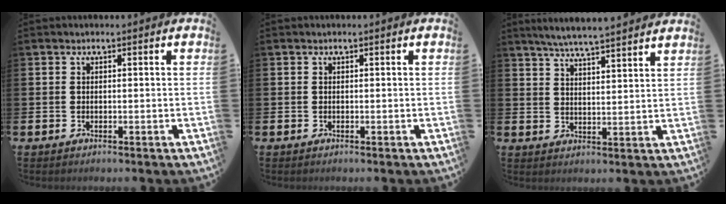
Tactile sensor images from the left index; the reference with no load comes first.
{"total": 0.0}
{"total": 5.7, "force": [5.5, -0.5, 1.3], "torque": [-0.036, -0.032, 0.096]}